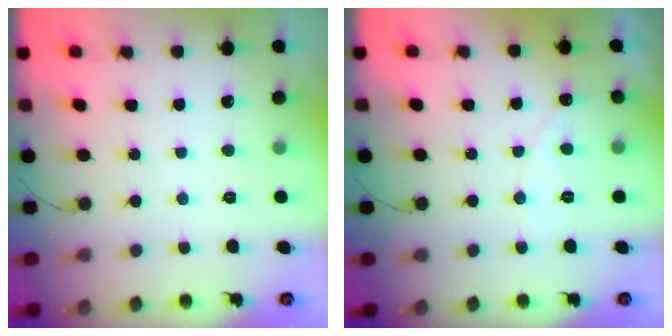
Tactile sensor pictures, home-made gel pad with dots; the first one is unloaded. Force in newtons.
{"total": 2.8, "press": 2.8, "slide": 0.1}